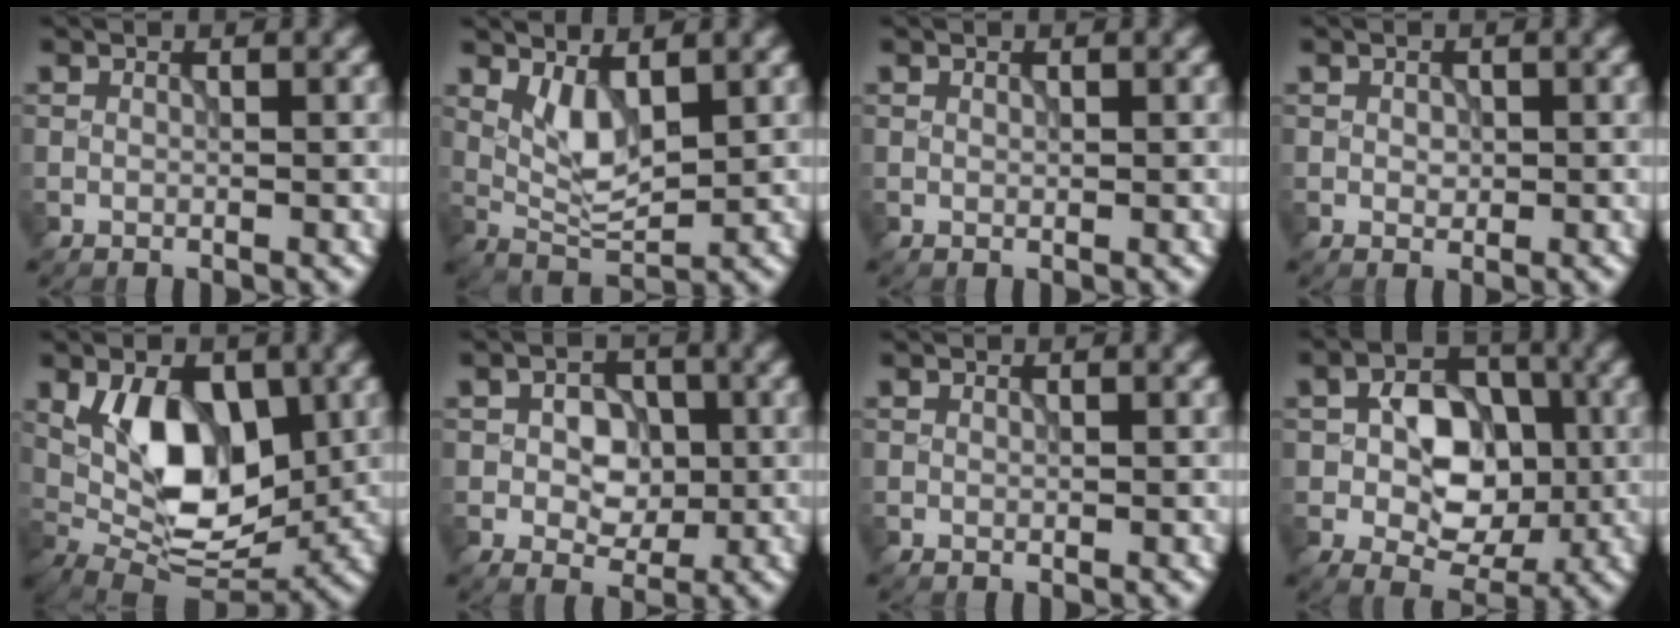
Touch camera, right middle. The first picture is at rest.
{"total": 3.7, "force": [1.3, 1.4, 3.2], "torque": [-0.066, -0.008, 0.031]}
{"total": 0.0}
{"total": 0.9, "force": [0.0, 0.7, 0.6], "torque": [-0.010, -0.003, 0.001]}
{"total": 8.9, "force": [1.4, 5.0, 7.2], "torque": [-0.120, -0.009, 0.024]}
{"total": 4.2, "force": [-0.1, 3.0, 3.0], "torque": [-0.045, -0.002, -0.005]}
{"total": 0.0}
{"total": 7.2, "force": [-0.4, 4.9, 5.2], "torque": [-0.072, 0.005, -0.008]}